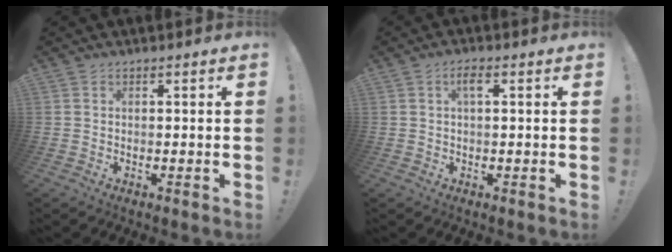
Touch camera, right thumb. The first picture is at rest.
{"total": 2.9, "force": [0.6, 0.7, 2.8], "torque": [-0.050, 0.006, 0.005]}